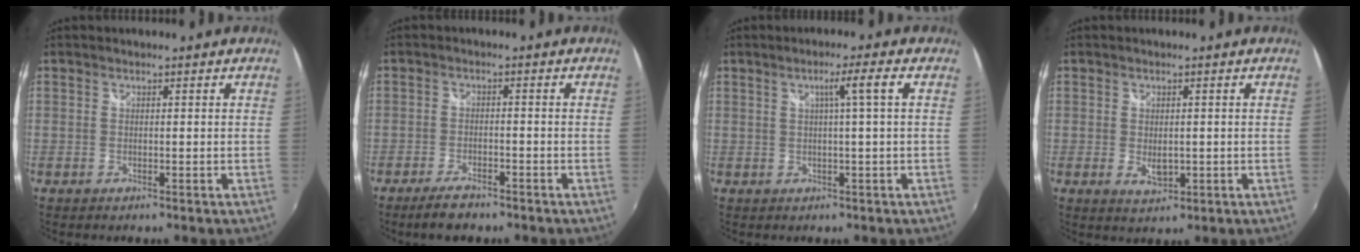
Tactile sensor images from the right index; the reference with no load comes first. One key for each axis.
{"total": 4.9, "fx": -3.9, "fy": 1.5, "fz": 2.6, "tx": -0.067, "ty": -0.005, "tz": -0.072}
{"total": 3.7, "fx": 0.8, "fy": -1.0, "fz": 3.5, "tx": -0.060, "ty": 0.002, "tz": 0.014}
{"total": 3.1, "fx": -0.4, "fy": 2.0, "fz": 2.3, "tx": -0.038, "ty": -0.006, "tz": -0.004}